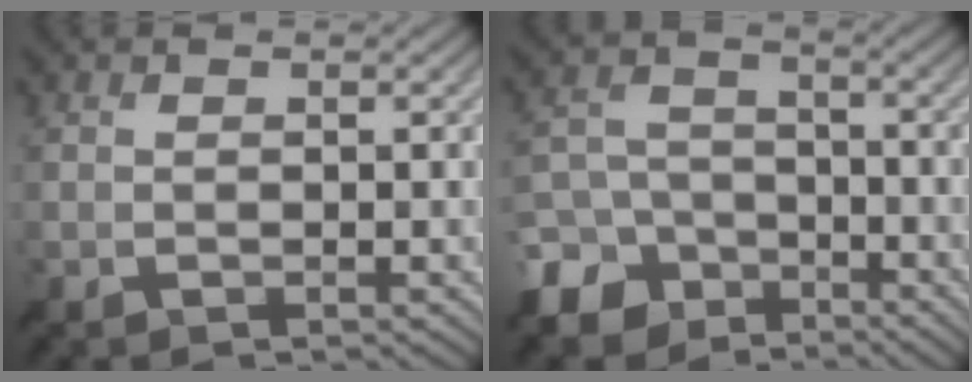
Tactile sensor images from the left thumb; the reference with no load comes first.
{"total": 9.9, "force": [-6.3, 7.1, 2.8], "torque": [-0.081, -0.018, -0.133]}